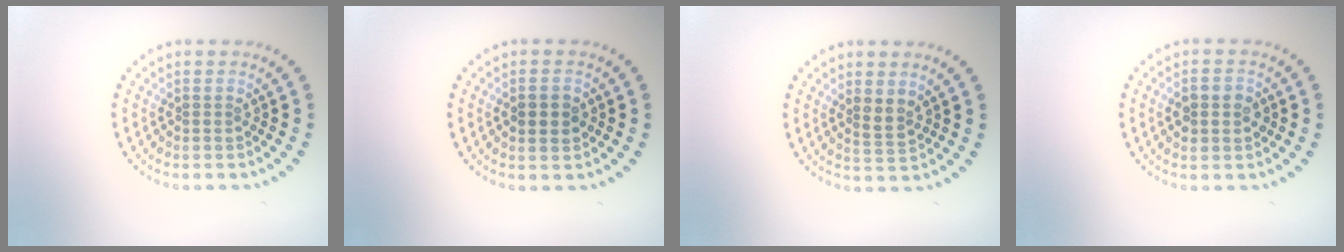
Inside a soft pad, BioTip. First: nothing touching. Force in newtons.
{"total": 2.3, "press": 2.3, "slide": 0.2}
{"total": 1.7, "press": 1.5, "slide": 0.8}
{"total": 2.9, "press": 2.9, "slide": 0.0}